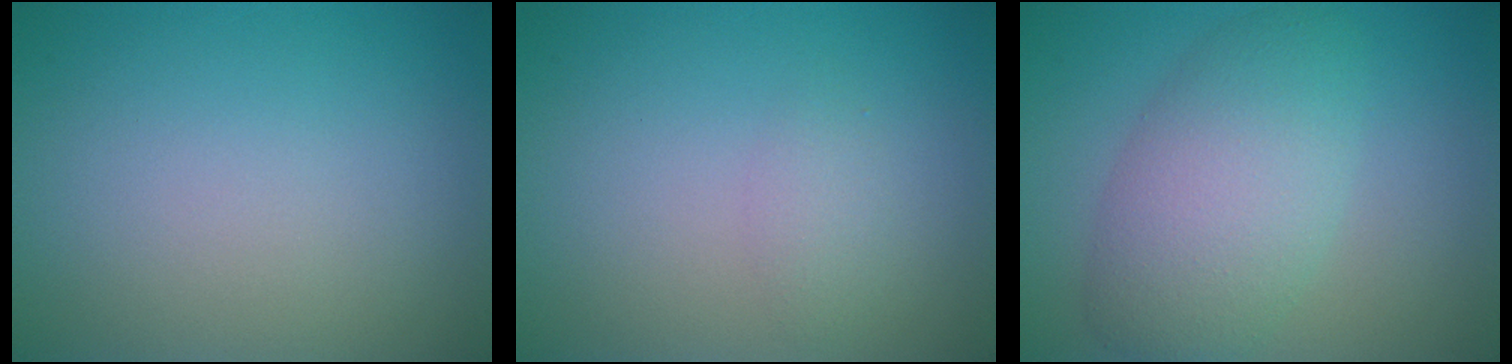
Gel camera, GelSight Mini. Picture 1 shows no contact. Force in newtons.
{"total": 1.3, "press": 1.3, "slide": 0.0}
{"total": 5.9, "press": 5.9, "slide": 0.6}